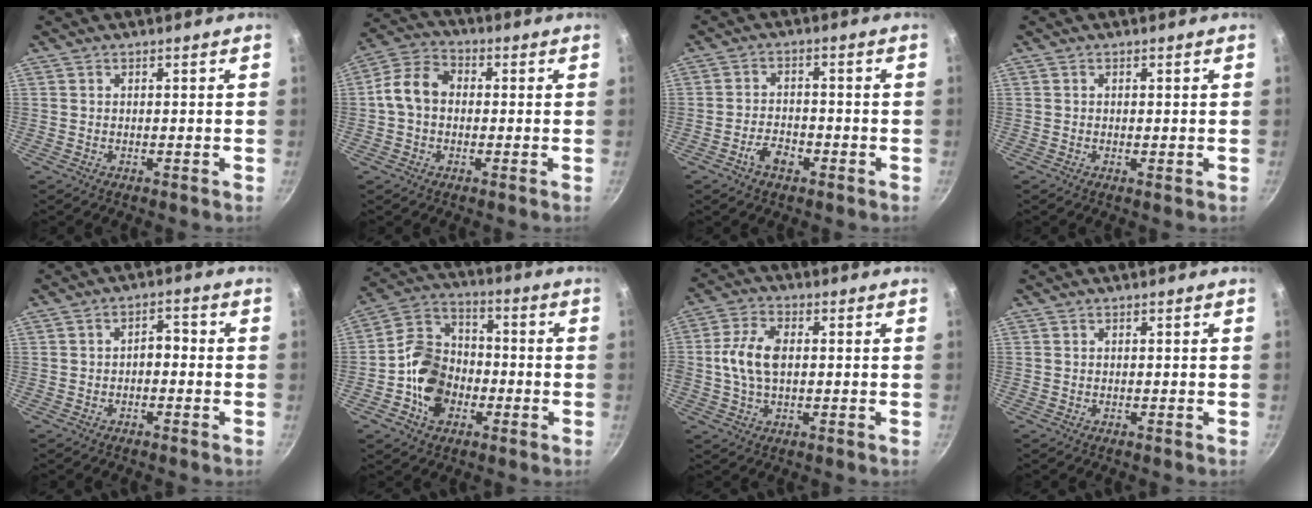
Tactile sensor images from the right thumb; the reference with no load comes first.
{"total": 8.4, "force": [0.0, 6.4, 5.4], "torque": [-0.081, 0.024, -0.020]}
{"total": 4.7, "force": [-2.5, 2.8, 2.9], "torque": [-0.043, 0.022, -0.046]}
{"total": 0.6, "force": [0.0, 0.3, 0.5], "torque": [-0.007, -0.001, -0.001]}
{"total": 3.1, "force": [-0.8, 1.9, 2.3], "torque": [-0.020, 0.019, -0.017]}
{"total": 13.2, "force": [-3.5, 10.2, 7.5], "torque": [-0.113, 0.034, -0.081]}
{"total": 8.5, "force": [0.4, 4.9, 7.0], "torque": [-0.139, 0.017, 0.001]}
{"total": 0.0}